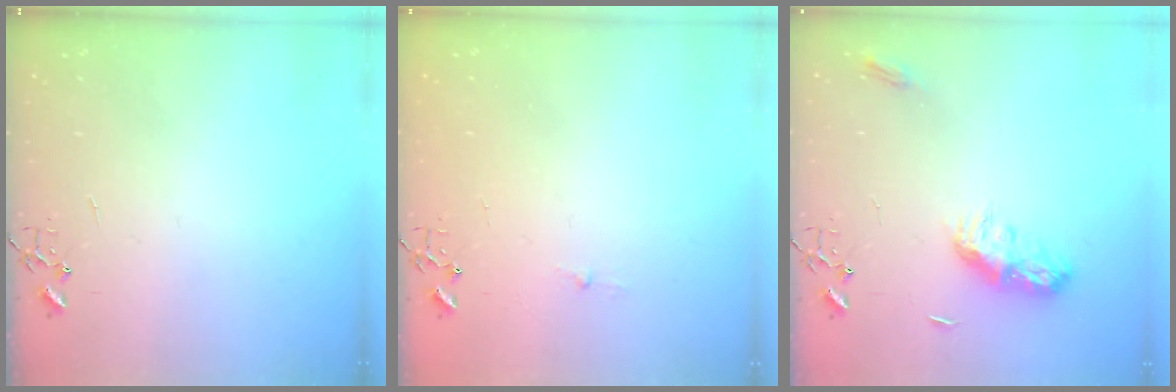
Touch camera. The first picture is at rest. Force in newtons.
{"total": 2.6, "press": 2.5, "slide": 0.4}
{"total": 9.9, "press": 9.9, "slide": 0.1}